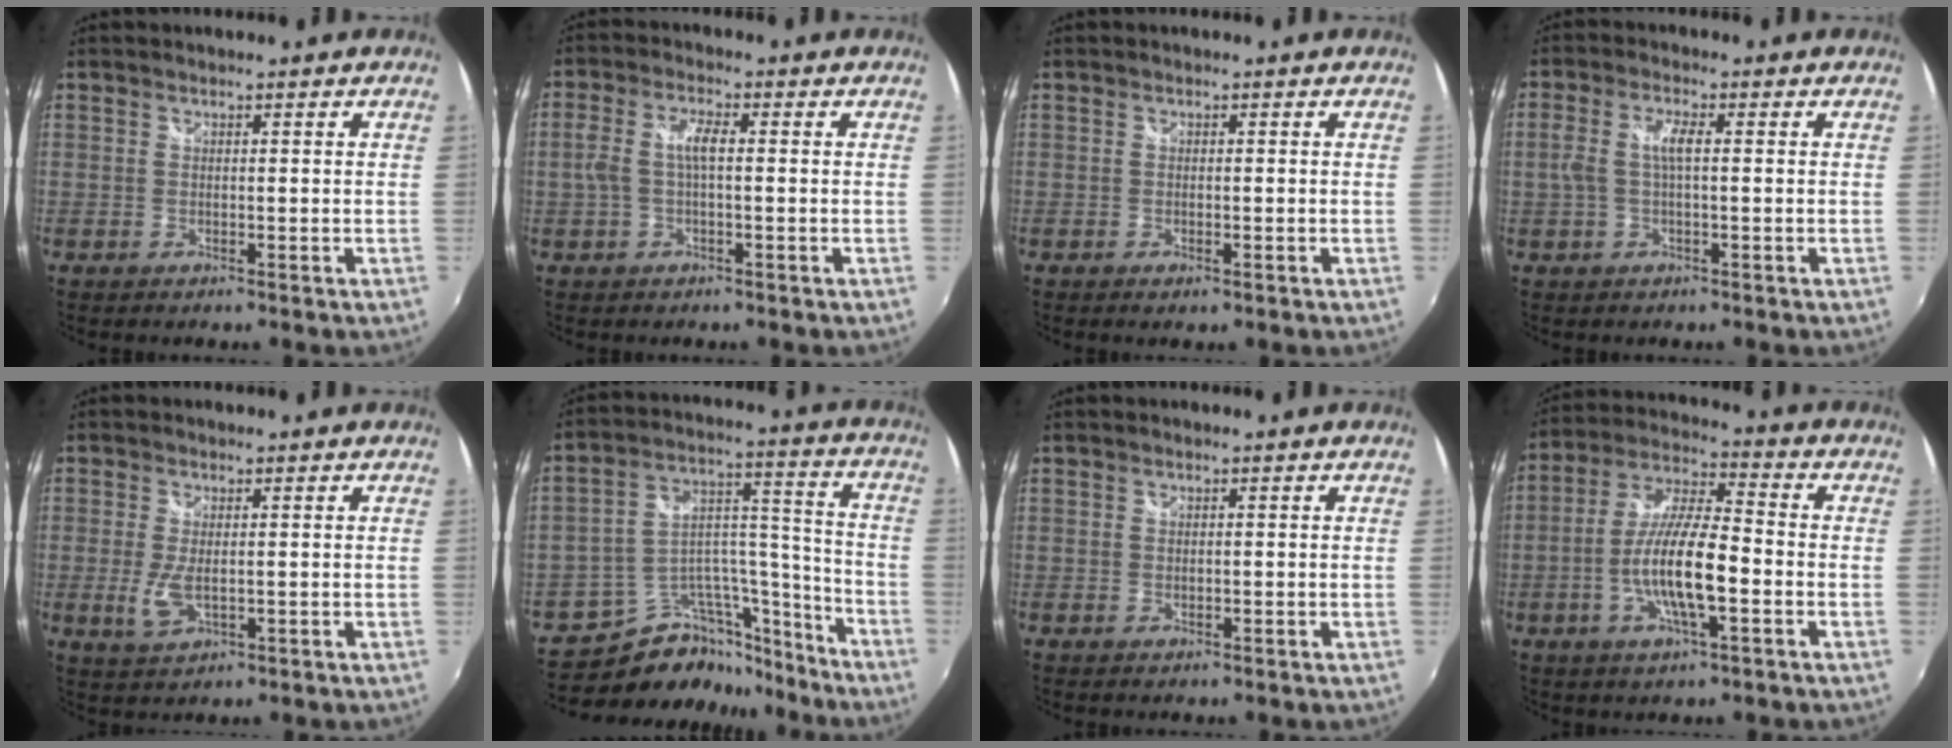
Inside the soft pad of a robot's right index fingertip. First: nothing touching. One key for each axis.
{"total": 5.1, "fx": -0.2, "fy": 1.3, "fz": 4.9, "tx": -0.099, "ty": 0.008, "tz": -0.001}
{"total": 1.0, "fx": -0.5, "fy": 0.5, "fz": 0.7, "tx": -0.013, "ty": -0.003, "tz": -0.009}
{"total": 4.6, "fx": 0.0, "fy": 1.1, "fz": 4.5, "tx": -0.089, "ty": 0.005, "tz": 0.003}
{"total": 4.7, "fx": -0.6, "fy": 2.1, "fz": 4.1, "tx": -0.090, "ty": -0.011, "tz": -0.010}
{"total": 18.6, "fx": -15.2, "fy": 9.3, "fz": 5.5, "tx": -0.097, "ty": 0.078, "tz": -0.221}
{"total": 0.5, "fx": 0.0, "fy": 0.4, "fz": 0.3, "tx": -0.006, "ty": -0.002, "tz": 0.001}
{"total": 12.8, "fx": -3.8, "fy": 3.0, "fz": 11.9, "tx": -0.241, "ty": -0.002, "tz": -0.071}